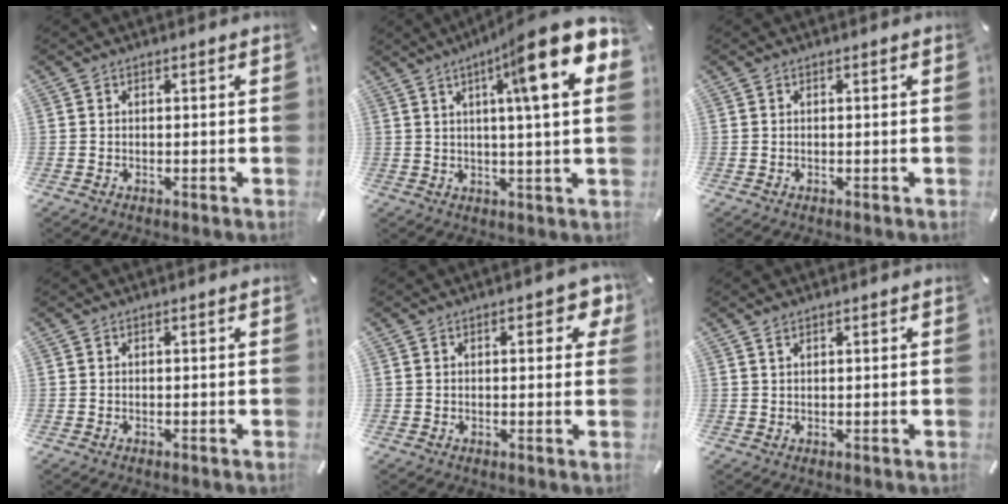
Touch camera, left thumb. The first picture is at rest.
{"total": 16.6, "force": [7.4, 0.8, 14.8], "torque": [-0.234, -0.041, 0.099]}
{"total": 0.0}
{"total": 0.0}
{"total": 4.4, "force": [1.7, 2.6, 3.2], "torque": [-0.034, 0.001, 0.023]}
{"total": 1.3, "force": [0.9, 0.6, 0.8], "torque": [-0.017, 0.000, 0.015]}